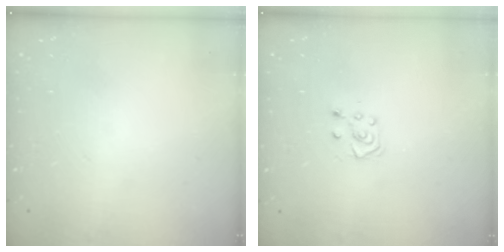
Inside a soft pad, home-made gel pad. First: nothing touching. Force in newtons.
{"total": 4.8, "press": 4.8, "slide": 0.5}